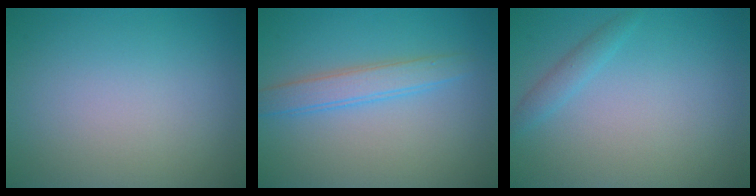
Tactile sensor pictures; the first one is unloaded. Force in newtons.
{"total": 2.7, "press": 2.7, "slide": 0.1}
{"total": 1.3, "press": 1.3, "slide": 0.1}